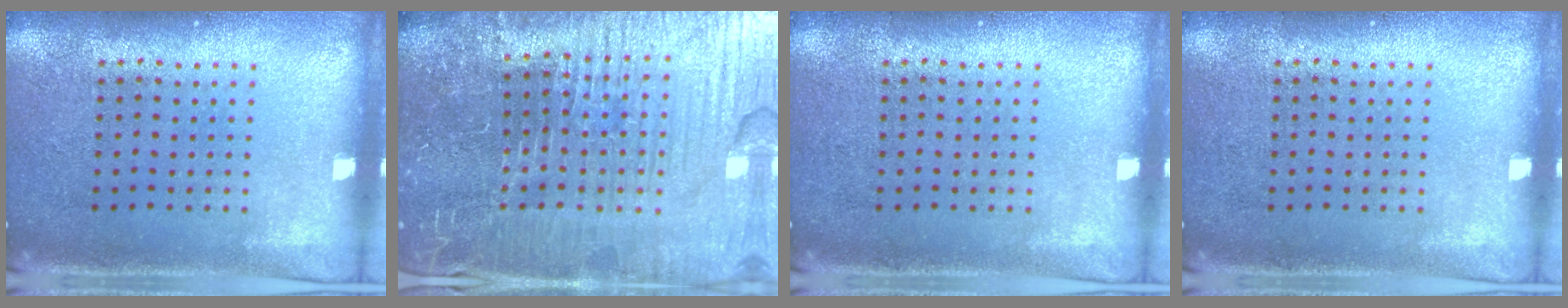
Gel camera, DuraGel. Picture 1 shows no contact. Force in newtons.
{"total": 7.0, "press": 6.3, "slide": 3.1}
{"total": 0.0}
{"total": 0.0}